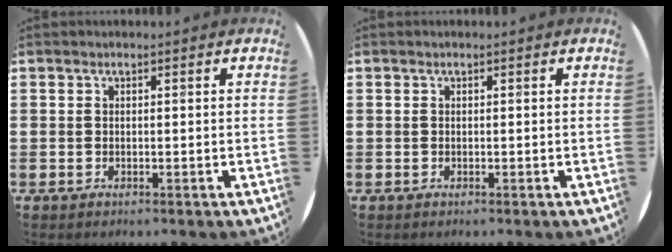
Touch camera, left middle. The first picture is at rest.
{"total": 0.0}